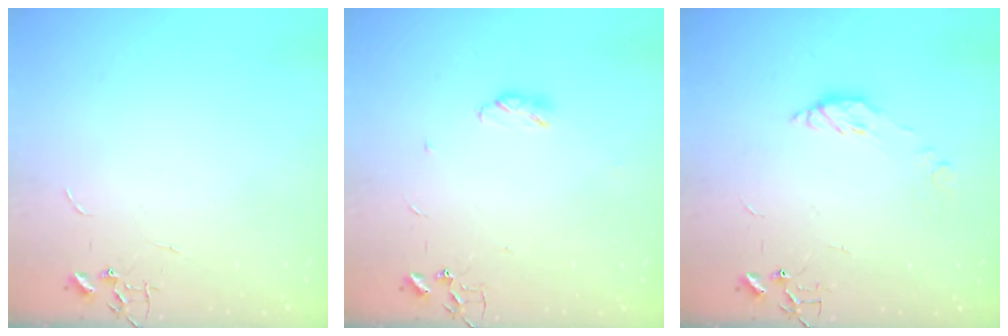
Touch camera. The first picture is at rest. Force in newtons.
{"total": 5.2, "press": 5.1, "slide": 0.7}
{"total": 7.0, "press": 7.0, "slide": 0.2}